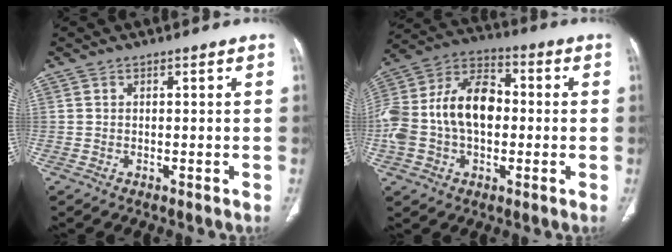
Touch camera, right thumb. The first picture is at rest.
{"total": 19.0, "force": [-0.5, 12.4, 14.4], "torque": [-0.284, 0.041, -0.012]}